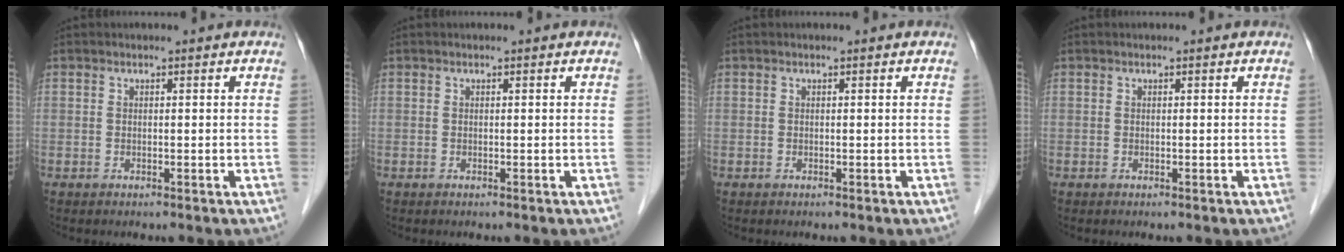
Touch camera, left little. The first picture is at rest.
{"total": 0.0}
{"total": 0.0}
{"total": 0.0}